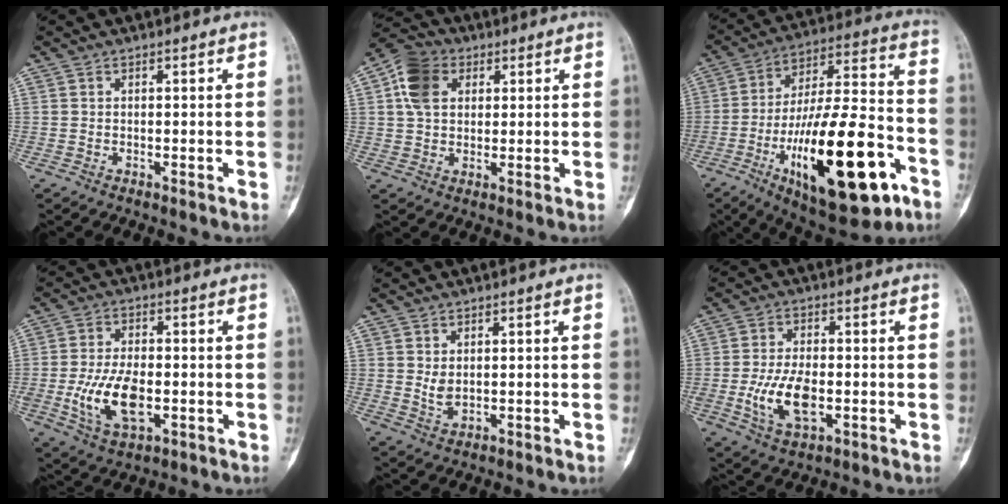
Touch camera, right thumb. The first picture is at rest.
{"total": 8.8, "force": [2.6, 6.5, 5.2], "torque": [-0.090, 0.009, 0.042]}
{"total": 28.6, "force": [-11.4, 10.0, 24.3], "torque": [-0.404, 0.048, -0.170]}
{"total": 11.6, "force": [-2.3, 6.1, 9.5], "torque": [-0.178, -0.001, -0.033]}
{"total": 2.7, "force": [0.7, 1.6, 2.1], "torque": [-0.029, -0.010, 0.019]}
{"total": 10.0, "force": [-2.0, 5.3, 8.3], "torque": [-0.154, -0.001, -0.030]}